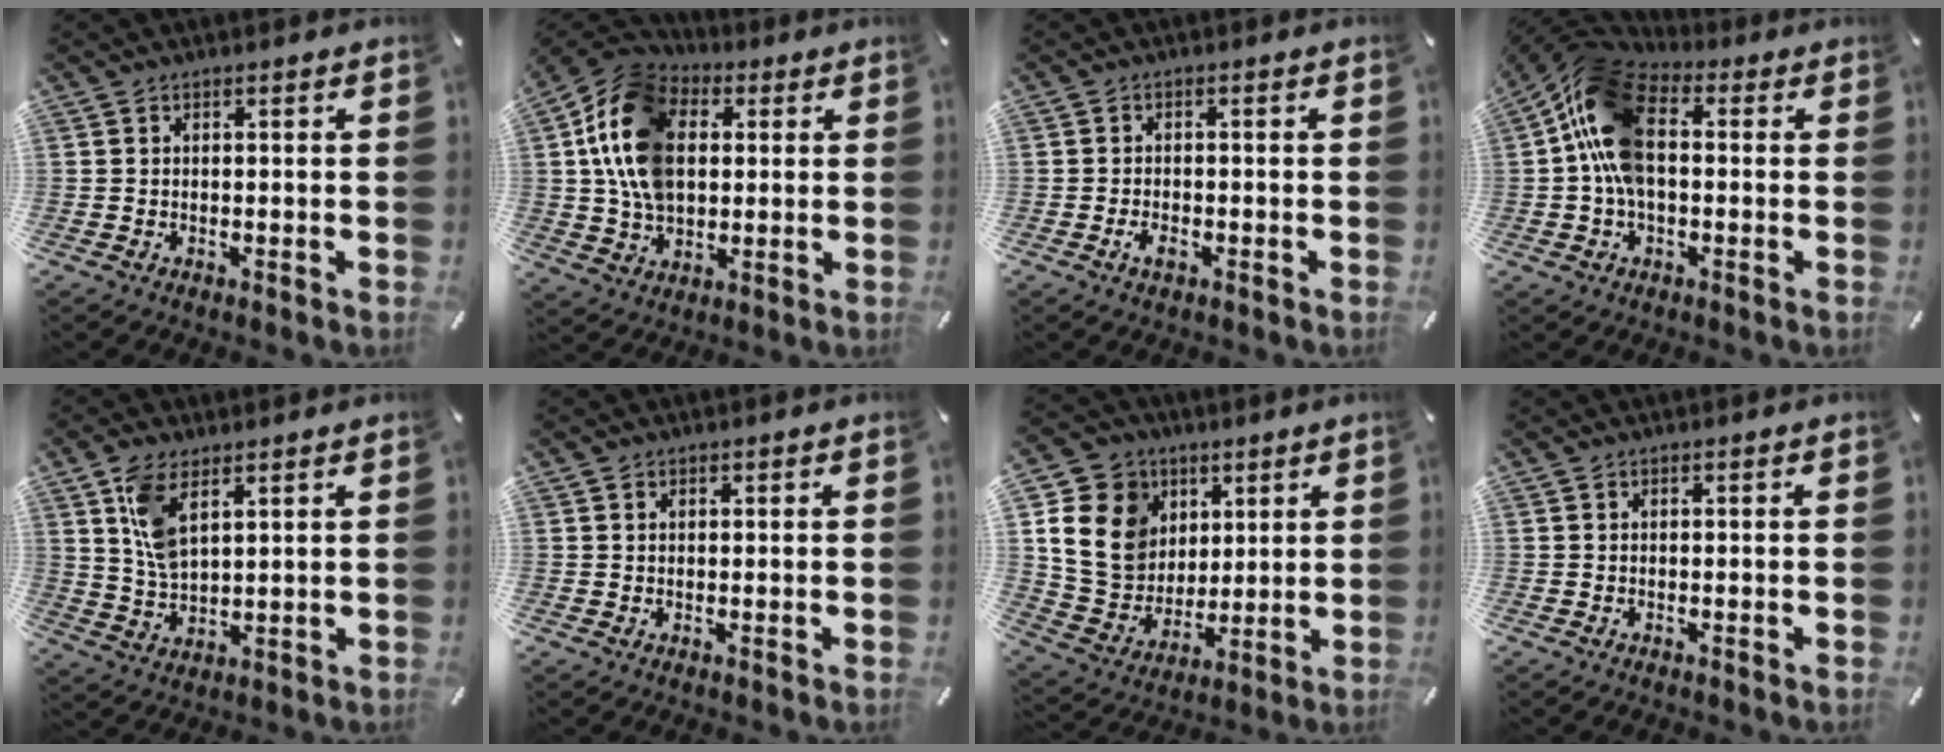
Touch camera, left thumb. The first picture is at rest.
{"total": 16.6, "force": [2.2, 12.5, 10.6], "torque": [-0.237, 0.008, 0.037]}
{"total": 2.5, "force": [-1.3, 1.2, 1.7], "torque": [-0.037, 0.003, -0.026]}
{"total": 14.7, "force": [0.5, 9.3, 11.3], "torque": [-0.246, 0.009, 0.011]}
{"total": 8.5, "force": [4.5, 4.2, 5.9], "torque": [-0.140, -0.013, 0.081]}
{"total": 0.7, "force": [0.2, 0.6, 0.3], "torque": [-0.006, 0.004, 0.004]}
{"total": 16.9, "force": [3.6, 15.0, 6.8], "torque": [-0.142, -0.010, 0.071]}
{"total": 0.0}